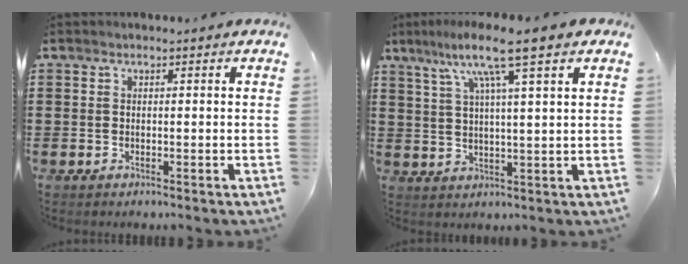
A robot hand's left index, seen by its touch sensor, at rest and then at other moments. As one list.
[{"total": 9.3, "force": [5.9, 0.1, 7.2], "torque": [-0.149, -0.010, 0.095]}]